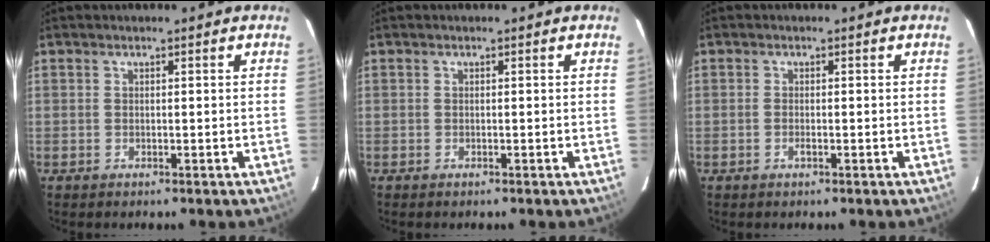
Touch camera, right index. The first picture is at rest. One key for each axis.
{"total": 0.0}
{"total": 1.0, "fx": -0.5, "fy": 0.4, "fz": 0.8, "tx": -0.016, "ty": -0.001, "tz": -0.009}